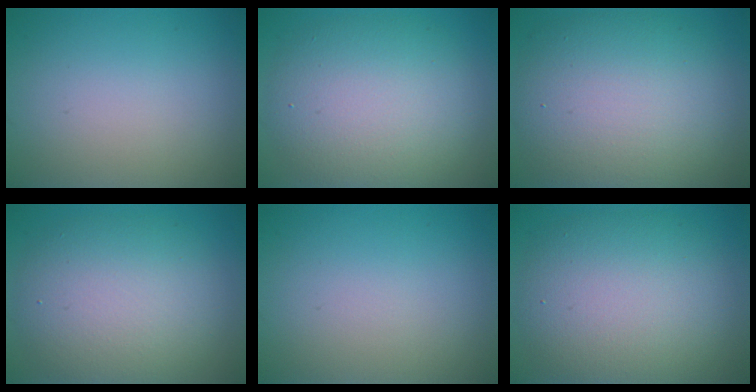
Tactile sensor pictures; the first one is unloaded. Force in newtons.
{"total": 8.5, "press": 8.5, "slide": 0.5}
{"total": 10.8, "press": 10.7, "slide": 0.6}
{"total": 7.6, "press": 7.6, "slide": 0.4}
{"total": 0.0}
{"total": 8.8, "press": 8.8, "slide": 0.3}